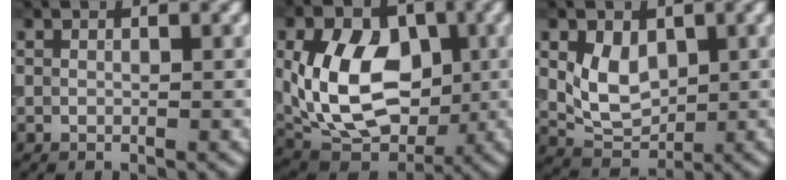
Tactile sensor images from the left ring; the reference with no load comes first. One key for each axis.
{"total": 11.1, "fx": 0.4, "fy": 7.6, "fz": 8.1, "tx": -0.157, "ty": -0.008, "tz": 0.005}
{"total": 4.3, "fx": 0.8, "fy": 3.0, "fz": 2.9, "tx": -0.058, "ty": -0.004, "tz": 0.017}